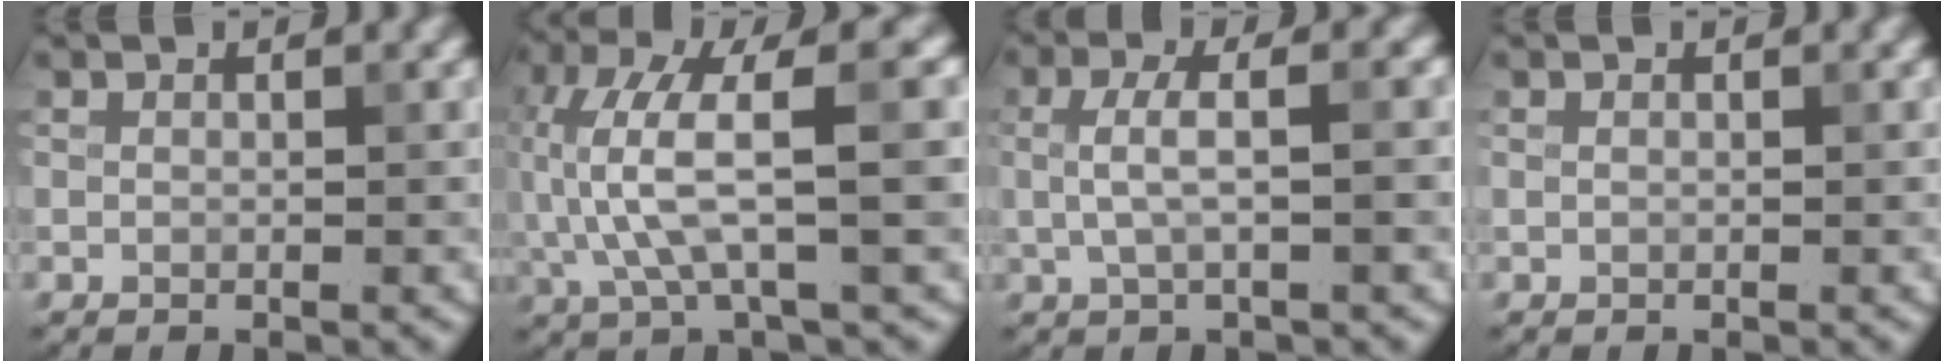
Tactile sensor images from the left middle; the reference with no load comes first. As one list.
[{"total": 8.2, "force": [0.6, 2.3, 7.8], "torque": [-0.170, 0.013, 0.010]}, {"total": 3.4, "force": [0.2, 0.8, 3.3], "torque": [-0.062, 0.005, 0.003]}, {"total": 0.0}]